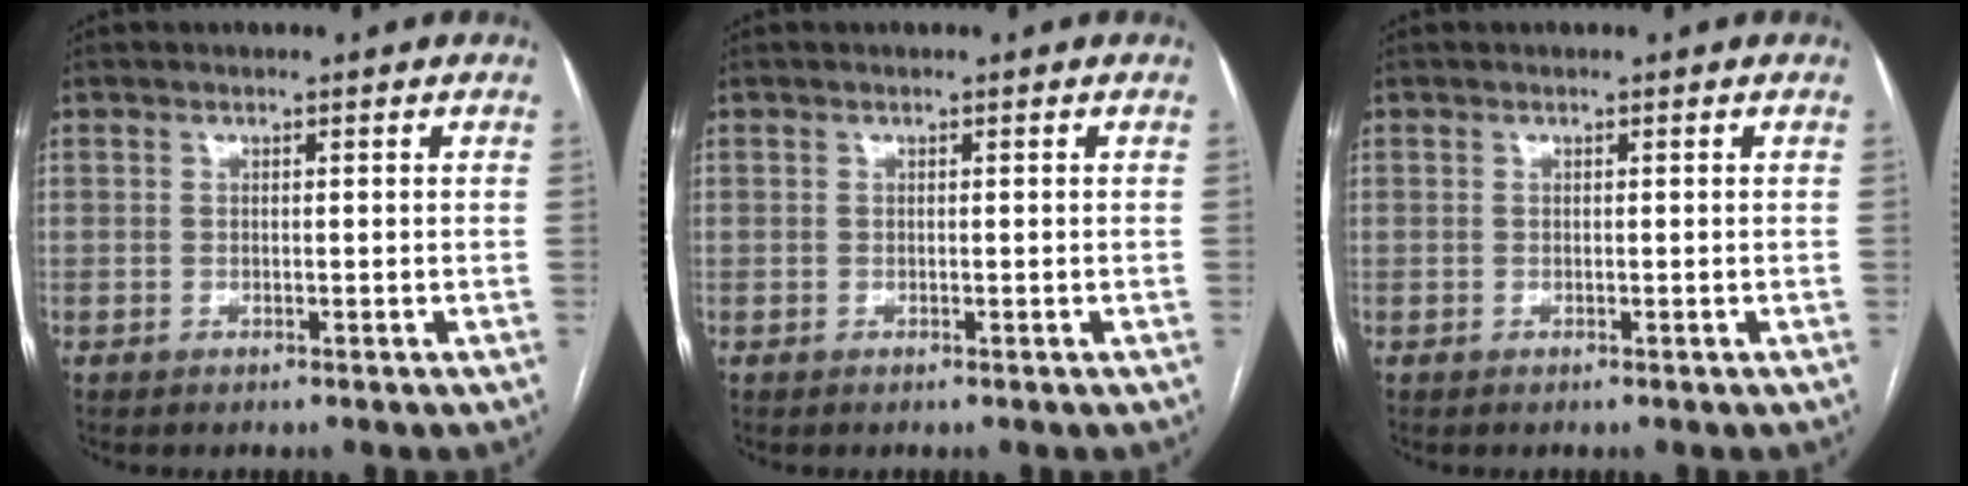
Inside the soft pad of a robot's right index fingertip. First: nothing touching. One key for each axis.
{"total": 0.0}
{"total": 0.0}